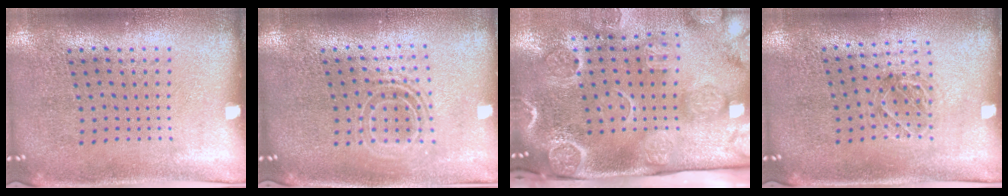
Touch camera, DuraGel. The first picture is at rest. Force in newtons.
{"total": 1.7, "press": 1.2, "slide": 1.1}
{"total": 4.5, "press": 3.5, "slide": 2.8}
{"total": 1.1, "press": 1.1, "slide": 0.2}